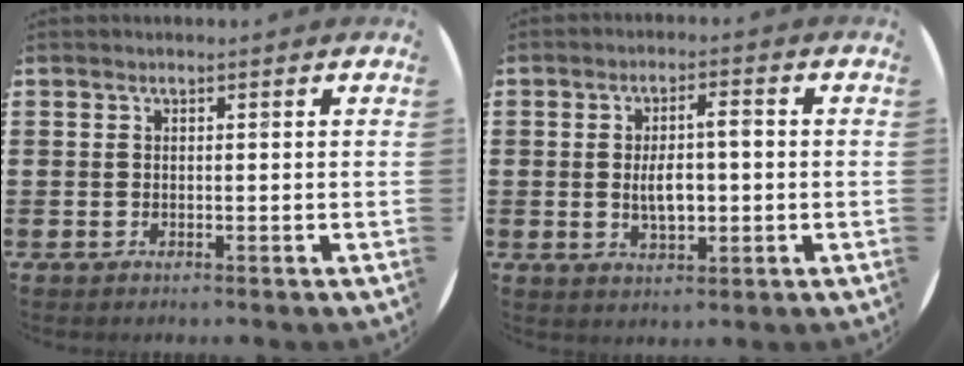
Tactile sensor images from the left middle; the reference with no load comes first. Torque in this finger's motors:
{"motor_torque": [0.59, 0.40, 0.19, 0.16]}